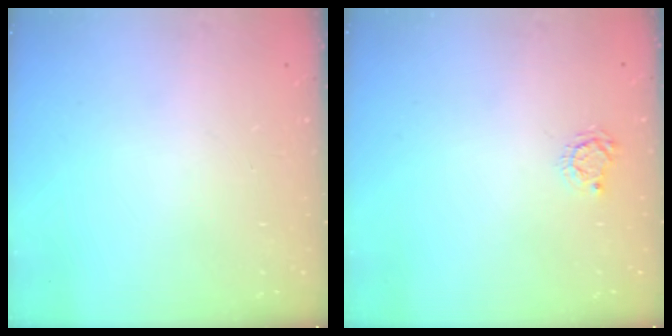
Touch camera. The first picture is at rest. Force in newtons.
{"total": 3.4, "press": 3.4, "slide": 0.4}